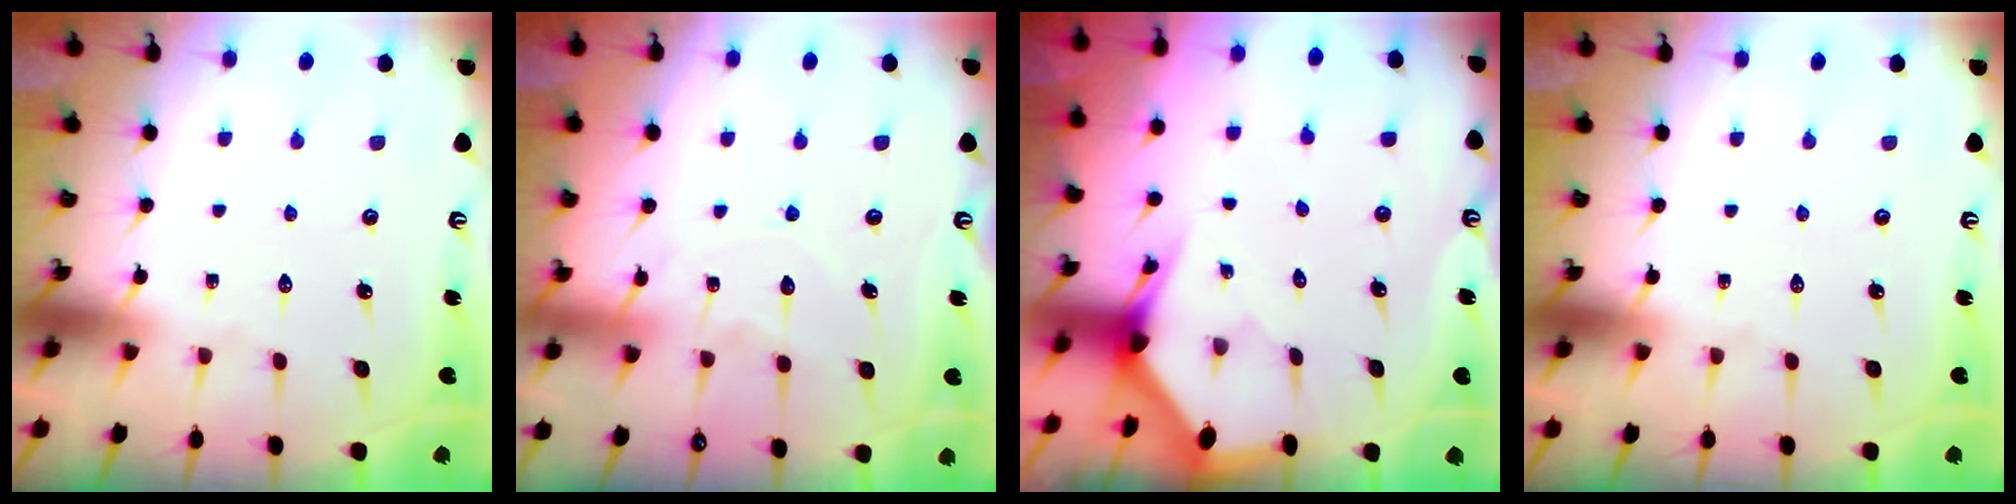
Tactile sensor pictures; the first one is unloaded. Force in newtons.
{"total": 8.1, "press": 8.0, "slide": 0.8}
{"total": 2.7, "press": 2.7, "slide": 0.1}
{"total": 0.0}